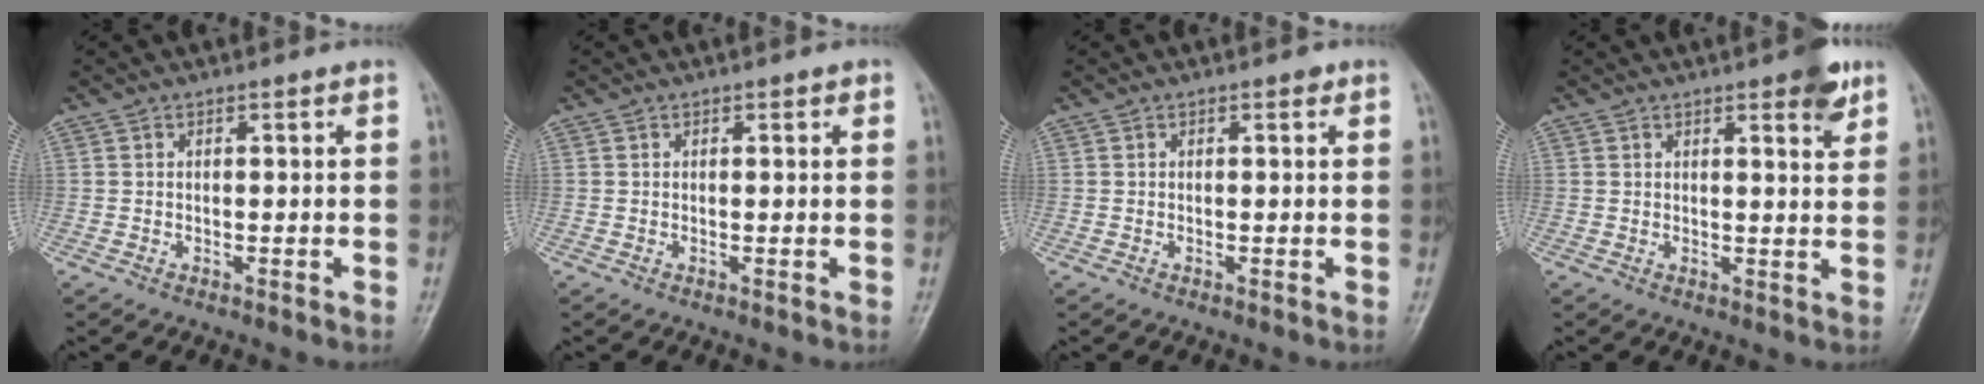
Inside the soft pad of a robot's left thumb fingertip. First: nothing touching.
{"total": 0.7, "force": [0.3, 0.4, 0.5], "torque": [0.000, 0.000, 0.001]}
{"total": 0.6, "force": [0.2, 0.4, 0.3], "torque": [0.000, 0.001, -0.002]}
{"total": 5.2, "force": [3.1, 1.5, 3.8], "torque": [-0.039, -0.014, 0.034]}